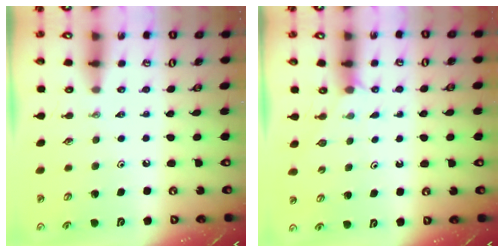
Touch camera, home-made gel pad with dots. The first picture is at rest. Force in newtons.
{"total": 1.9, "press": 1.9, "slide": 0.3}